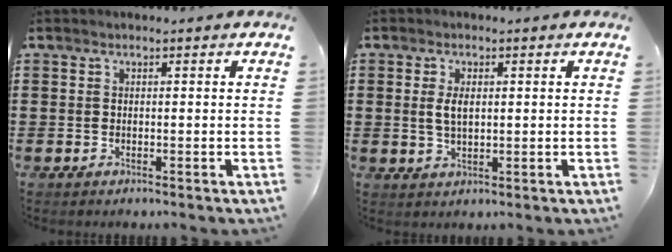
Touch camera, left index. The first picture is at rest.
{"total": 3.0, "force": [0.5, 1.4, 2.6], "torque": [-0.062, 0.004, 0.006]}